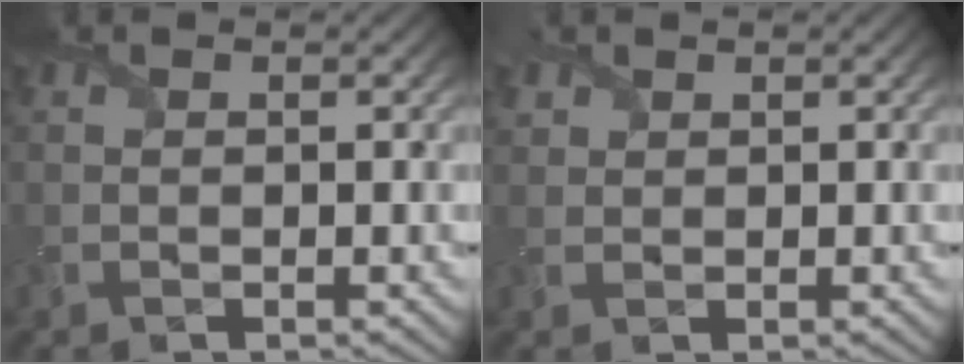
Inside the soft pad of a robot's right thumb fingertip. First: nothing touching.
{"total": 1.5, "force": [1.1, 1.0, 0.2], "torque": [-0.009, 0.004, 0.022]}